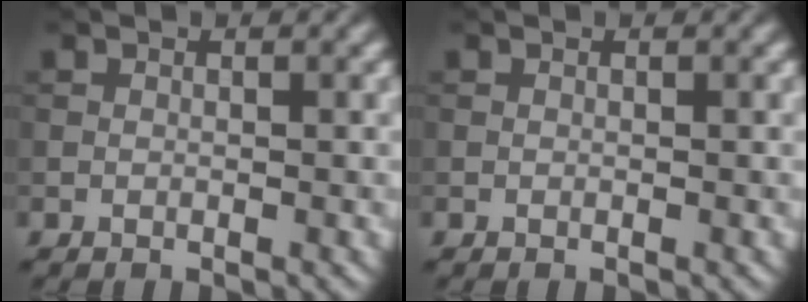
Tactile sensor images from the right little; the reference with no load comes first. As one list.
[{"total": 0.0}]